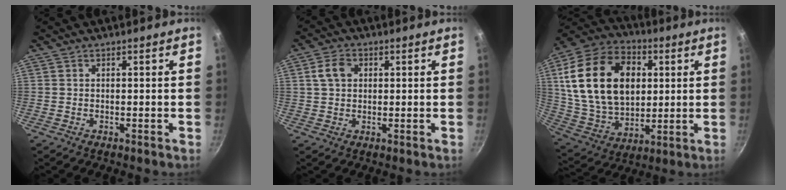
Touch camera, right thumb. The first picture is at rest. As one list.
[{"total": 4.9, "force": [1.2, 3.7, 2.9], "torque": [-0.040, 0.008, 0.017]}, {"total": 25.6, "force": [5.1, 17.5, 18.0], "torque": [-0.306, 0.003, 0.097]}]